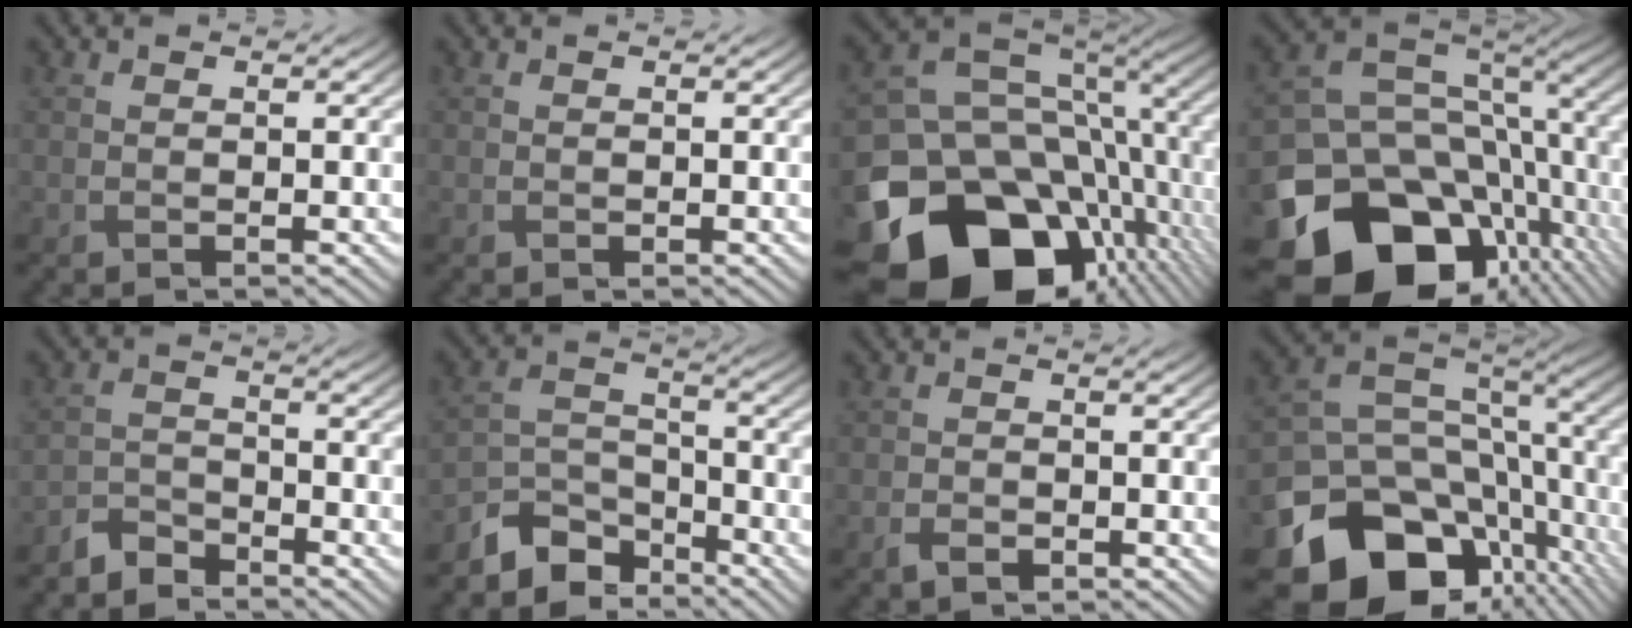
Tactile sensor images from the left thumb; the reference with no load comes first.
{"total": 0.0}
{"total": 19.4, "force": [-7.2, 13.9, 11.4], "torque": [-0.230, -0.050, -0.099]}
{"total": 18.5, "force": [-8.2, 13.4, 9.7], "torque": [-0.195, -0.047, -0.115]}
{"total": 3.6, "force": [-3.4, 1.1, 0.8], "torque": [-0.016, 0.000, -0.079]}
{"total": 7.7, "force": [-6.3, 3.7, 2.5], "torque": [-0.052, -0.008, -0.130]}
{"total": 2.0, "force": [-1.1, 1.3, 1.0], "torque": [-0.021, -0.004, -0.023]}
{"total": 17.4, "force": [-9.0, 12.2, 8.6], "torque": [-0.193, -0.051, -0.121]}